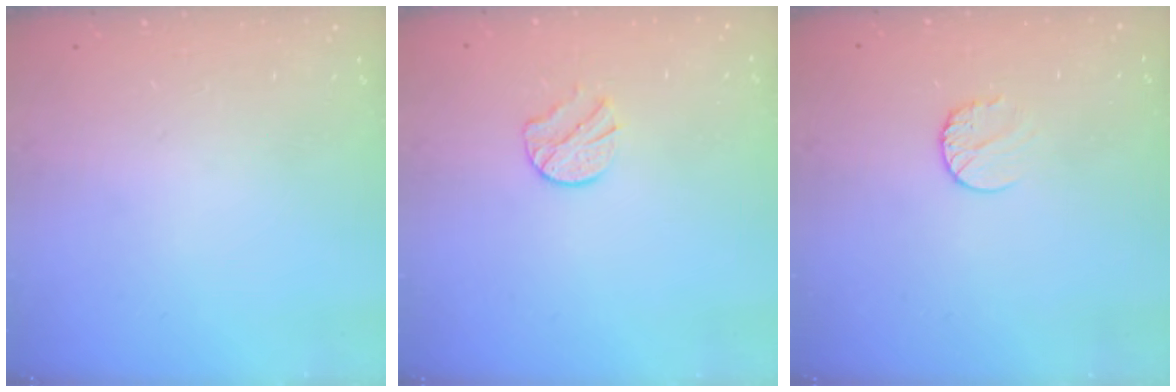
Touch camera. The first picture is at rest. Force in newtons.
{"total": 6.1, "press": 6.1, "slide": 0.7}
{"total": 5.0, "press": 5.0, "slide": 0.5}